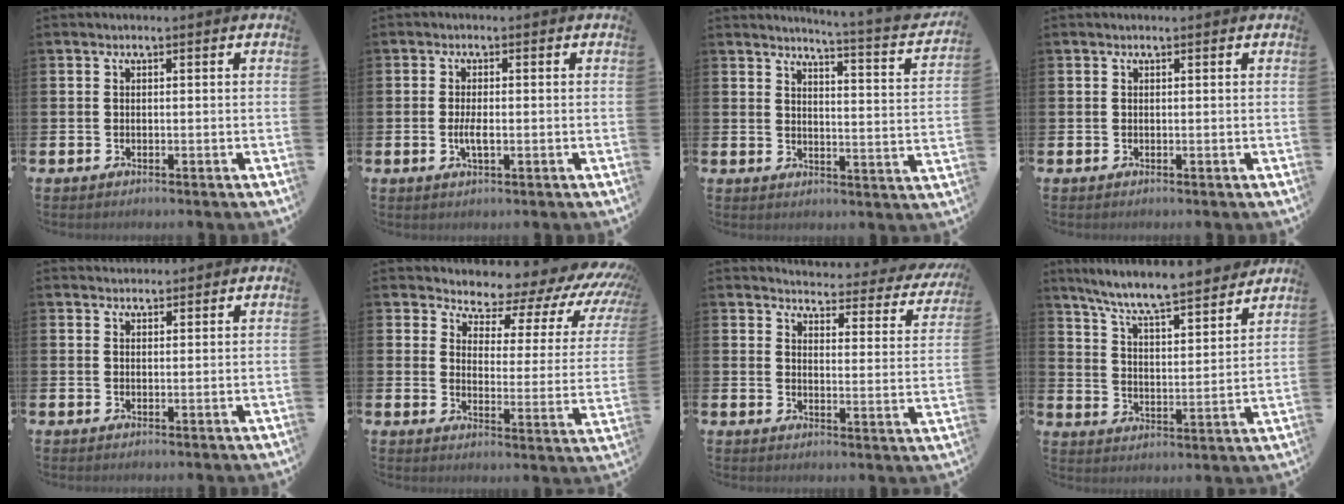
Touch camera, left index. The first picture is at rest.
{"total": 2.5, "force": [-0.3, 0.8, 2.3], "torque": [-0.041, -0.001, -0.006]}
{"total": 4.1, "force": [3.8, -0.5, 1.5], "torque": [-0.032, -0.043, 0.055]}
{"total": 0.0}
{"total": 1.8, "force": [1.7, 0.7, 0.0], "torque": [0.004, -0.003, 0.030]}
{"total": 5.2, "force": [4.6, 2.1, 1.1], "torque": [-0.024, -0.057, 0.067]}
{"total": 3.2, "force": [3.0, 0.8, 0.8], "torque": [-0.023, -0.035, 0.041]}
{"total": 8.1, "force": [7.7, 0.4, 2.6], "torque": [-0.078, -0.064, 0.131]}